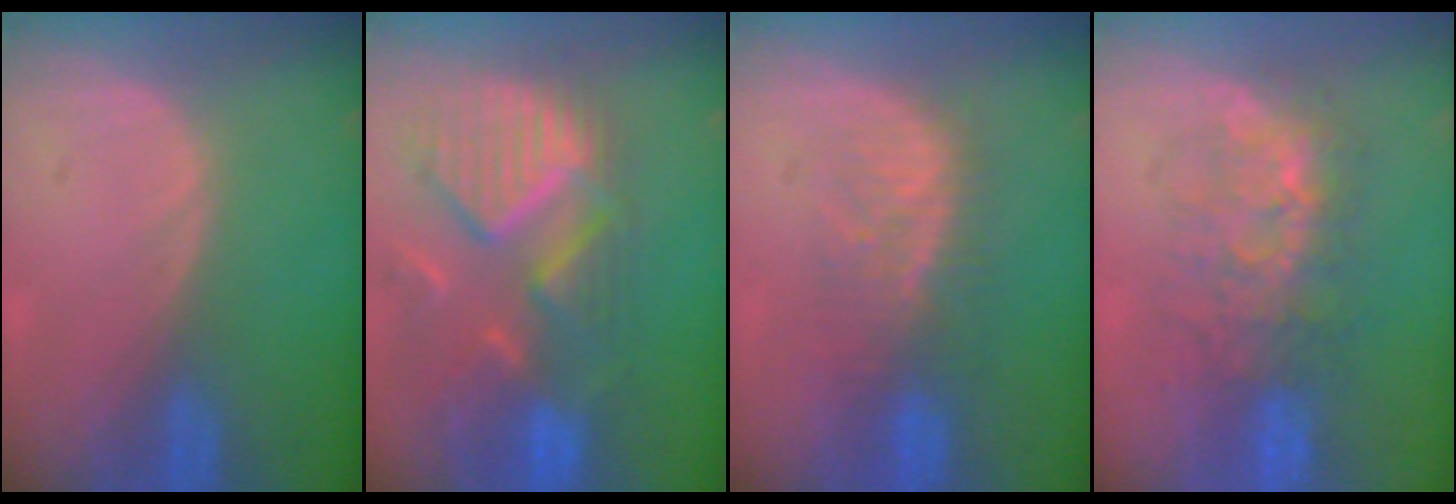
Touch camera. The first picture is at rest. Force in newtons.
{"total": 12.3, "press": 10.6, "slide": 6.2}
{"total": 6.2, "press": 6.0, "slide": 1.5}
{"total": 7.7, "press": 7.5, "slide": 1.6}